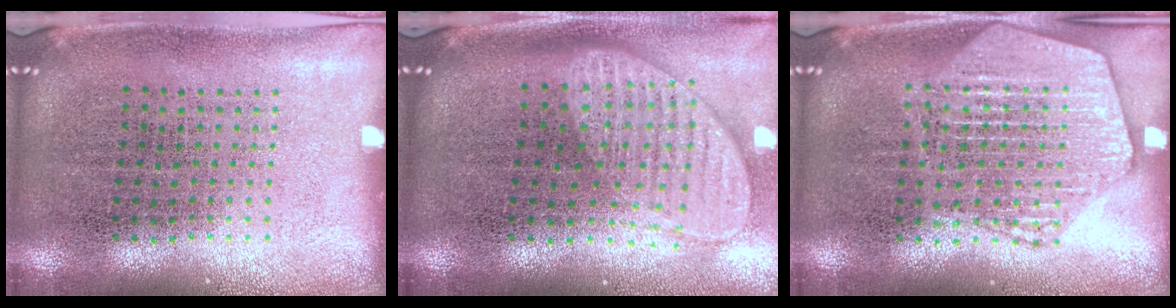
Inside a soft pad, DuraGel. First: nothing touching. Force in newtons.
{"total": 2.0, "press": 1.6, "slide": 1.3}
{"total": 2.0, "press": 2.0, "slide": 0.2}